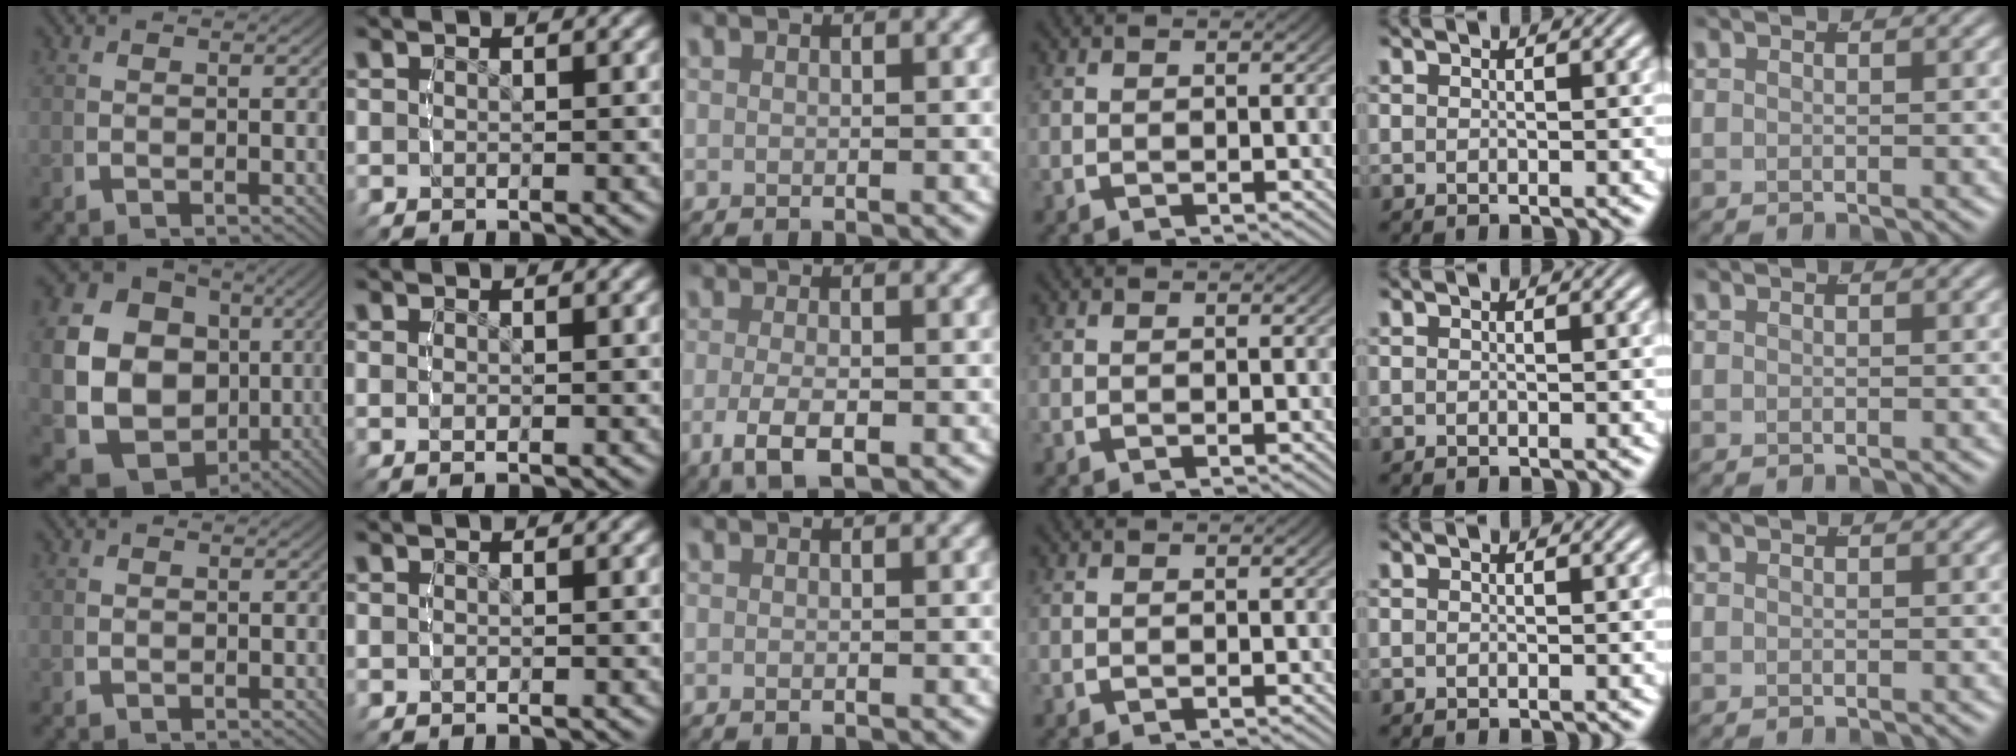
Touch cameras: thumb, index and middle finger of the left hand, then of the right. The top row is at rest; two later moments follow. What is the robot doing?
{"motion": "lift_and_place", "object": "cloth"}